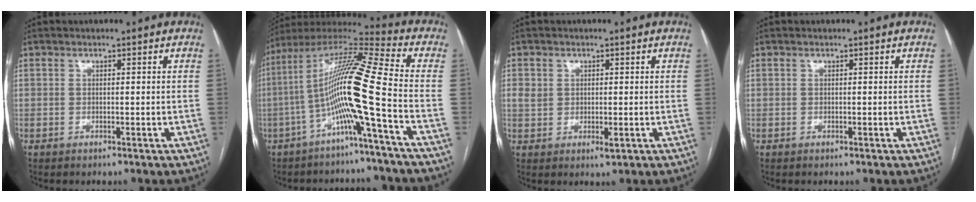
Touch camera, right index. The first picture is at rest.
{"total": 14.7, "force": [-4.1, -1.7, 14.0], "torque": [-0.261, 0.016, -0.090]}
{"total": 3.2, "force": [0.4, 2.4, 2.1], "torque": [-0.036, 0.001, 0.013]}
{"total": 0.0}